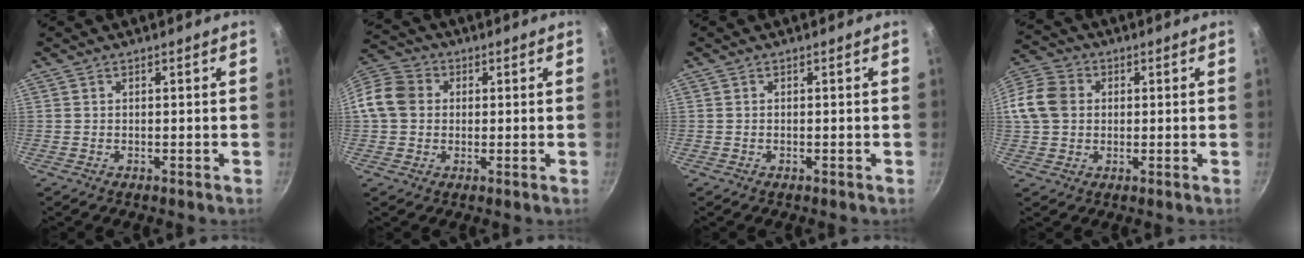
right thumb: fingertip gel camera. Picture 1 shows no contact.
{"total": 9.3, "force": [0.5, 8.0, 4.6], "torque": [-0.067, 0.019, -0.010]}
{"total": 0.0}
{"total": 13.3, "force": [1.3, 11.2, 7.1], "torque": [-0.147, 0.025, 0.011]}